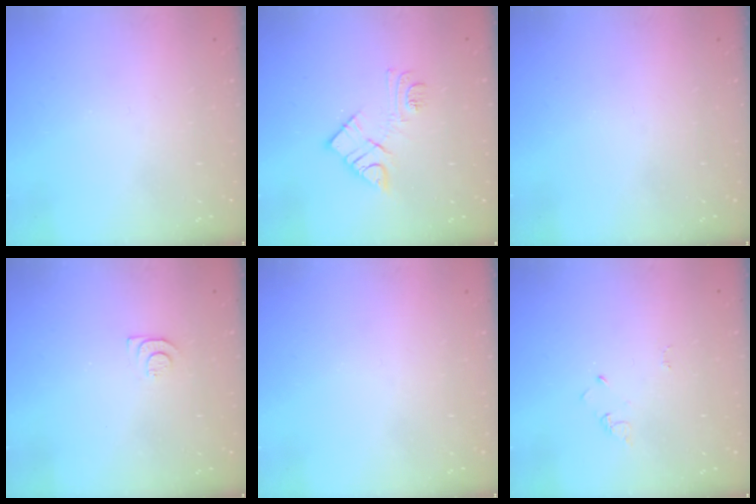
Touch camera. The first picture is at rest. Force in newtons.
{"total": 11.0, "press": 11.0, "slide": 0.6}
{"total": 0.0}
{"total": 7.4, "press": 7.4, "slide": 0.5}
{"total": 0.0}
{"total": 2.9, "press": 2.9, "slide": 0.3}